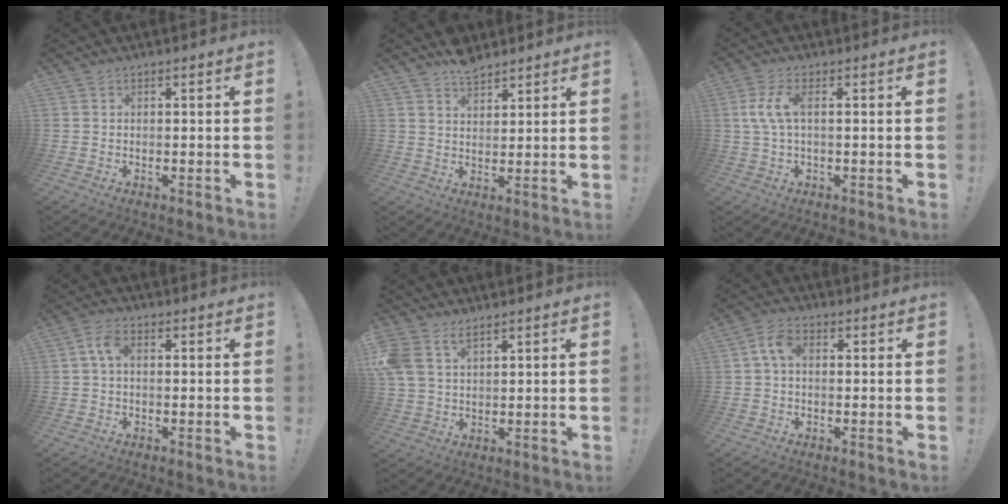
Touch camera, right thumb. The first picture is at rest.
{"total": 5.7, "force": [4.6, 2.8, 2.0], "torque": [-0.026, -0.024, 0.084]}
{"total": 6.7, "force": [0.9, 2.3, 6.2], "torque": [-0.130, 0.000, 0.016]}
{"total": 4.6, "force": [0.5, 2.5, 3.9], "torque": [-0.076, 0.016, 0.011]}
{"total": 7.0, "force": [4.1, 4.1, 4.0], "torque": [-0.077, -0.013, 0.082]}
{"total": 6.0, "force": [0.8, 3.6, 4.7], "torque": [-0.096, 0.015, 0.017]}